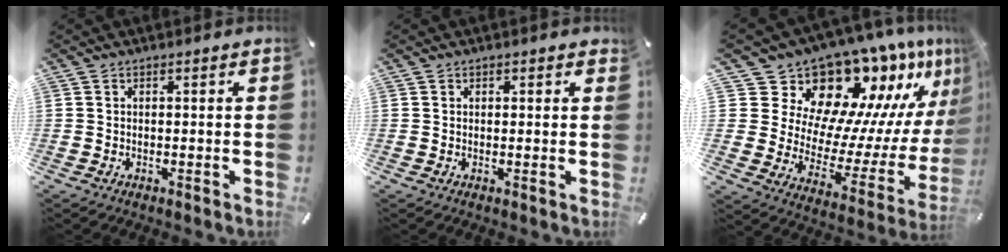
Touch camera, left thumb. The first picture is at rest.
{"total": 0.7, "force": [0.5, 0.6, 0.1], "torque": [0.006, -0.002, 0.007]}
{"total": 17.4, "force": [15.6, 6.6, 4.0], "torque": [-0.058, -0.170, 0.269]}